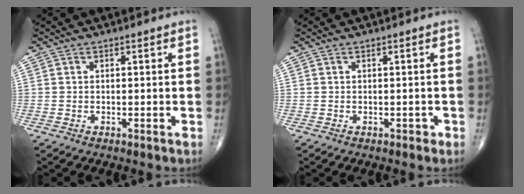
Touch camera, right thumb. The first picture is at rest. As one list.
[{"total": 0.6, "force": [-0.3, 0.5, 0.3], "torque": [0.005, 0.003, -0.006]}]